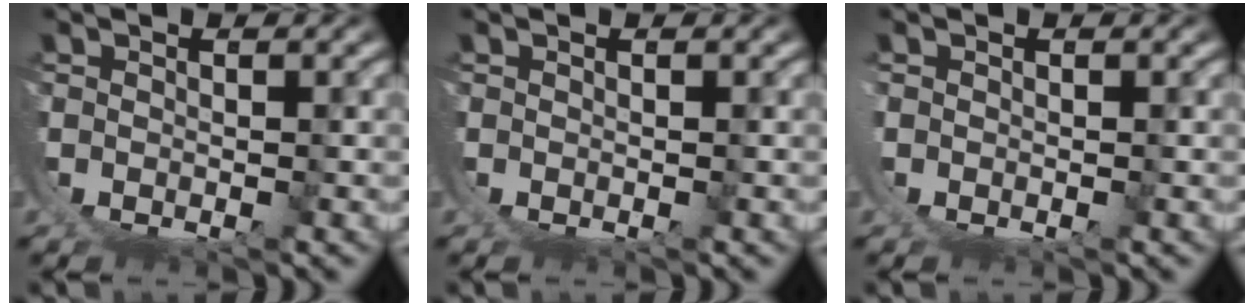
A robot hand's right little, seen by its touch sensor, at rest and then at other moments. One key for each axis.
{"total": 0.0}
{"total": 0.0}